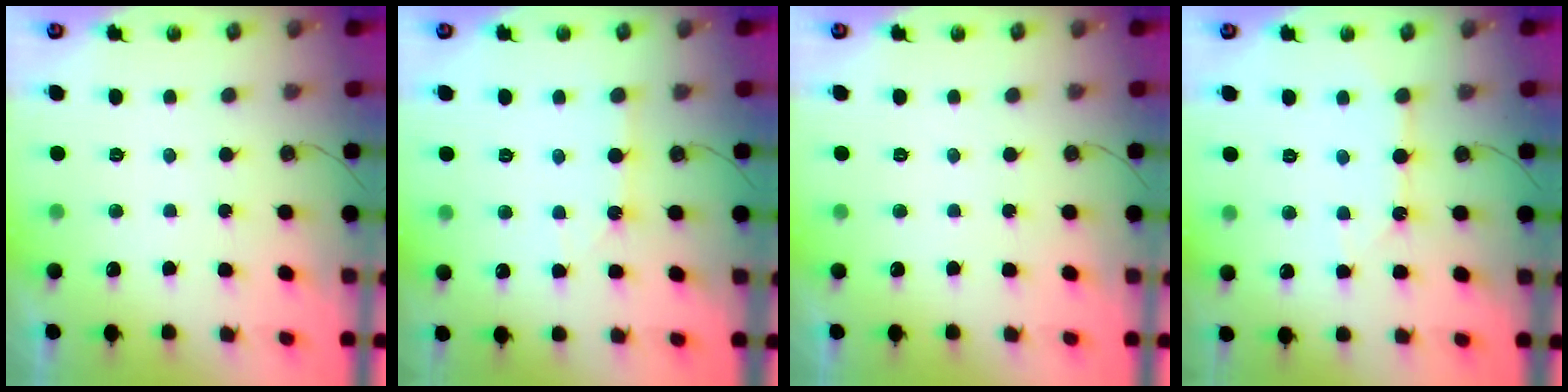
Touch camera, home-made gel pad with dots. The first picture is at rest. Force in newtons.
{"total": 1.8, "press": 1.8, "slide": 0.1}
{"total": 0.0}
{"total": 5.9, "press": 5.9, "slide": 0.4}